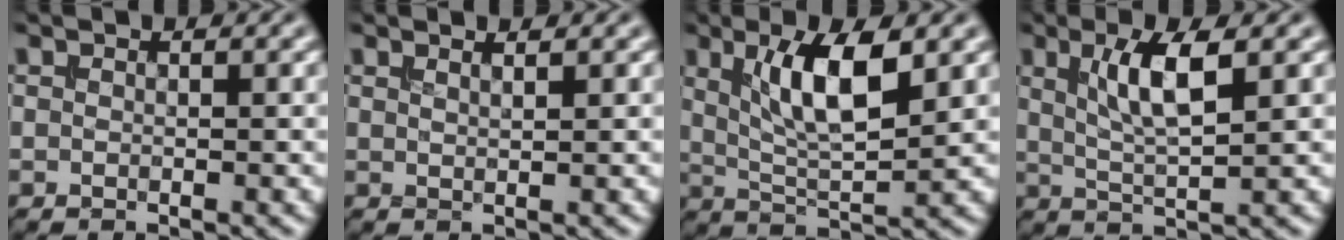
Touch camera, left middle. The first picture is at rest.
{"total": 1.4, "force": [1.0, 0.5, 0.8], "torque": [-0.002, 0.003, 0.005]}
{"total": 6.6, "force": [2.3, 2.0, 5.8], "torque": [-0.105, -0.005, 0.042]}
{"total": 4.8, "force": [1.7, 1.2, 4.3], "torque": [-0.083, -0.001, 0.033]}